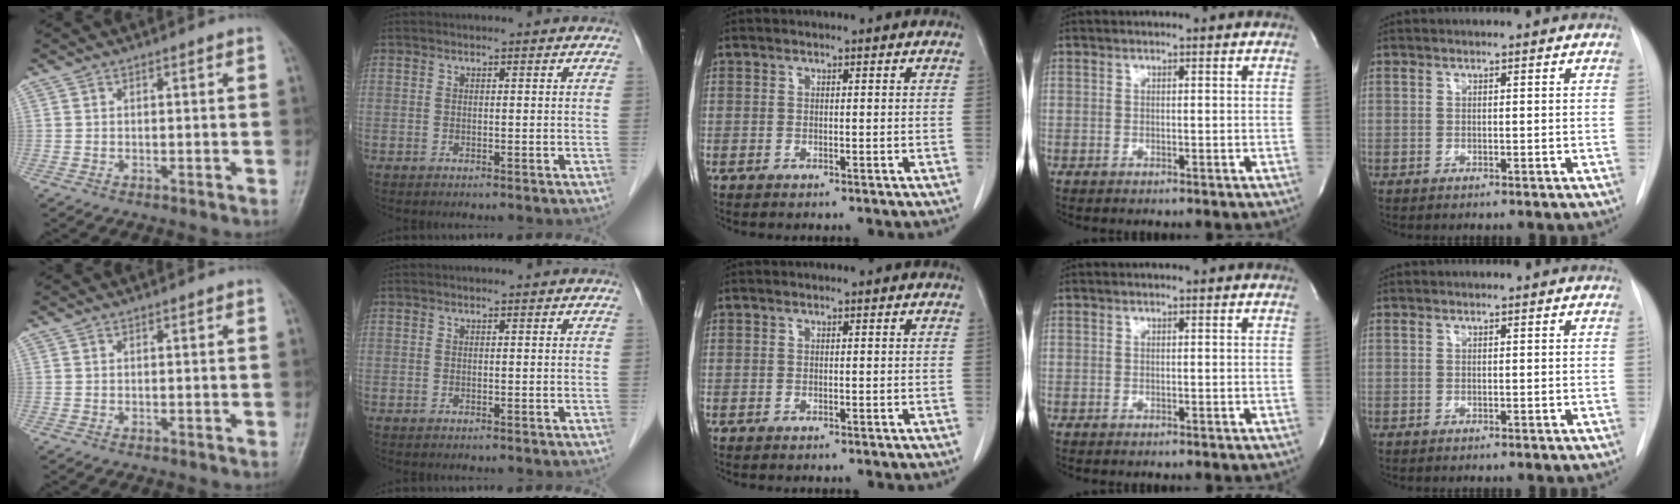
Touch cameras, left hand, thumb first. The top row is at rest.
{}